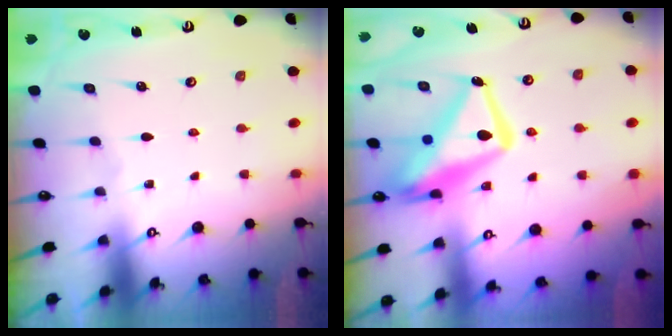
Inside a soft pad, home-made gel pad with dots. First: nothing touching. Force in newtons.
{"total": 16.1, "press": 16.0, "slide": 1.7}